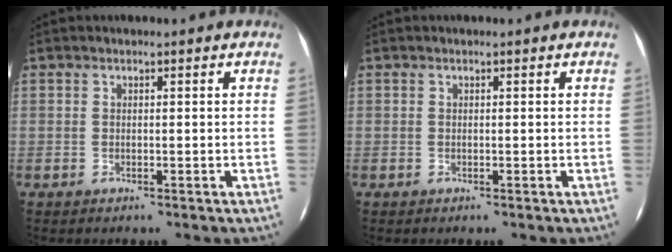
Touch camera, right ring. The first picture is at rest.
{"total": 0.0}